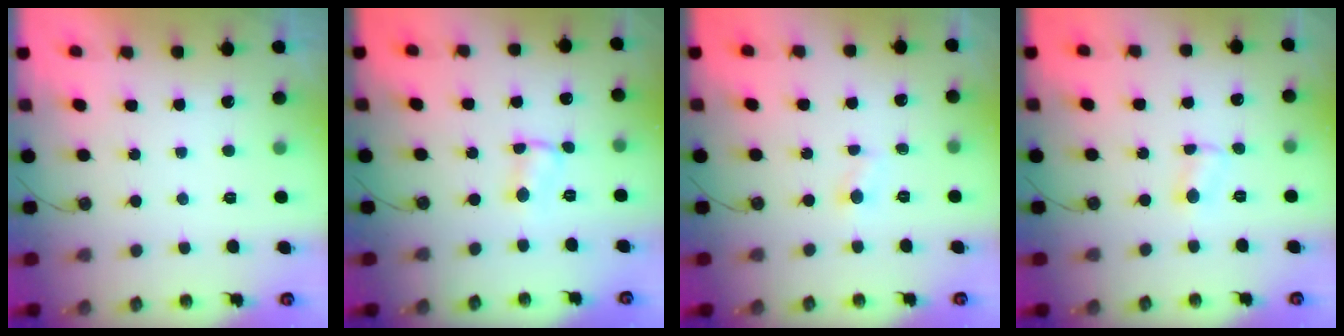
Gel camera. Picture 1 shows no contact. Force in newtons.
{"total": 1.1, "press": 0.9, "slide": 0.7}
{"total": 2.9, "press": 2.9, "slide": 0.3}
{"total": 2.7, "press": 2.6, "slide": 0.5}